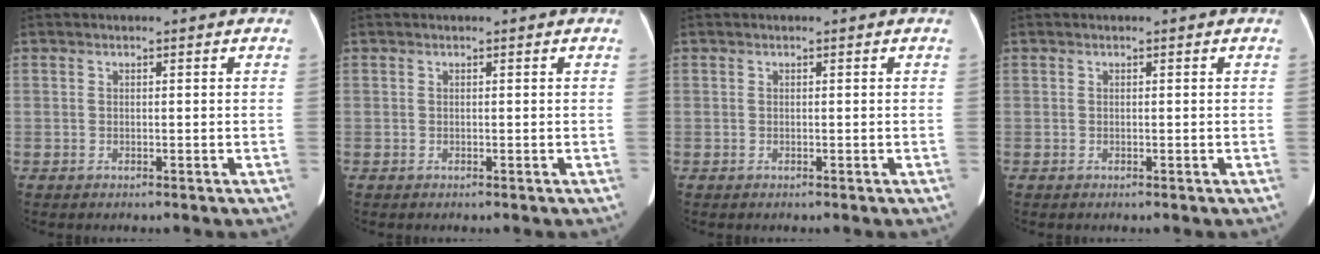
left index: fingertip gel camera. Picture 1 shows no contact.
{"total": 0.0}
{"total": 0.0}
{"total": 0.0}